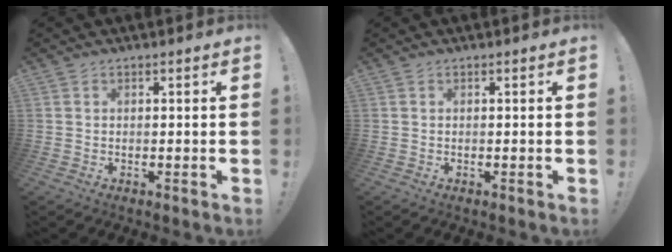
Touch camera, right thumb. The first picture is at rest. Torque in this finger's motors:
{"motor_torque": [-0.03, 0.02, 0.01, -0.01, 0.01]}